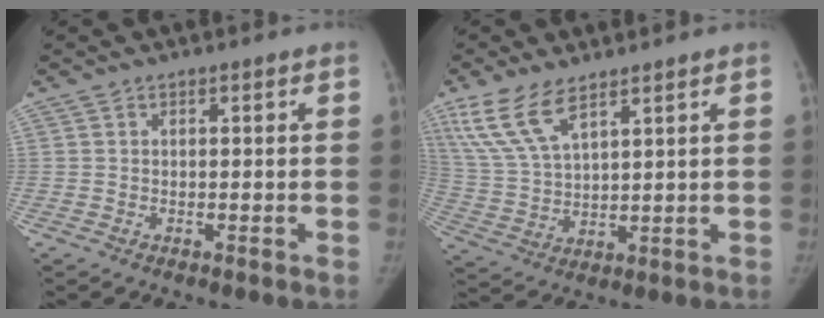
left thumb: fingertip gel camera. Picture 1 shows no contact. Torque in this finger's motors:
{"motor_torque": [1.24, 0.46, 1.27, -1.24, 0.12]}